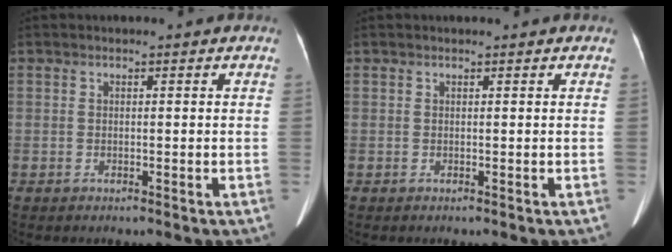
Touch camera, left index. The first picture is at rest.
{"total": 0.0}